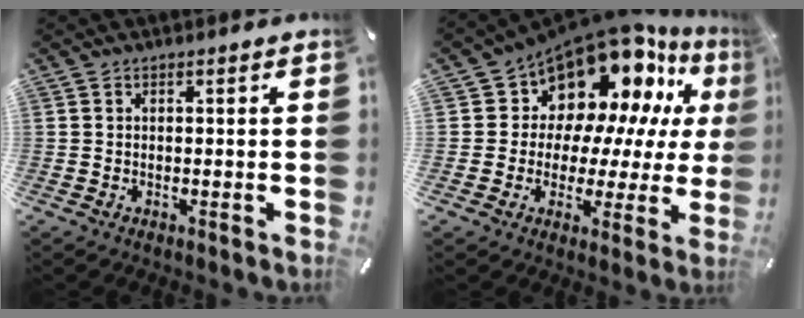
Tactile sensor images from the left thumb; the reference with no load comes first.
{"total": 13.2, "force": [9.6, 7.8, 4.4], "torque": [-0.082, -0.094, 0.174]}